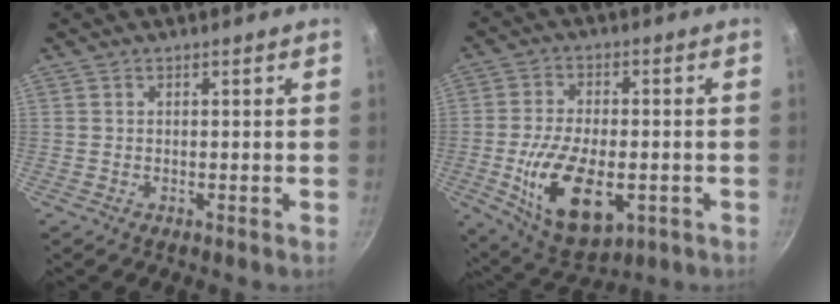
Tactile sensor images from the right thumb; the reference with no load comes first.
{"total": 15.9, "force": [-4.0, 8.4, 12.9], "torque": [-0.215, 0.001, -0.051]}